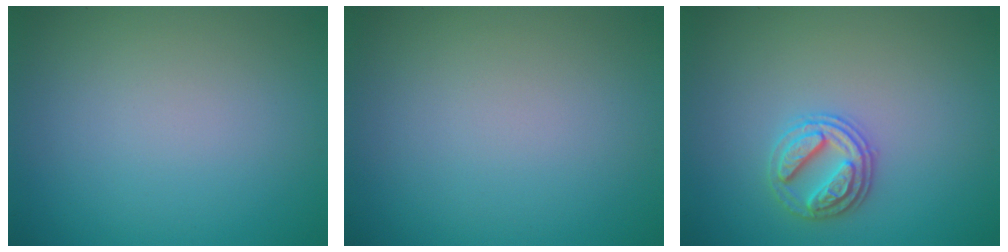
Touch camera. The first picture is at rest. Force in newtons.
{"total": 0.0}
{"total": 2.6, "press": 2.6, "slide": 0.5}